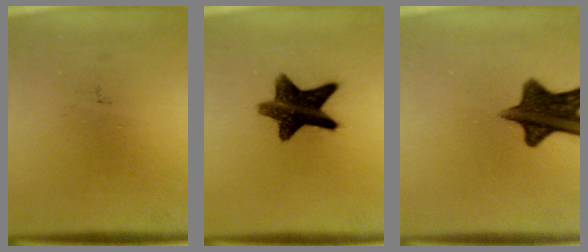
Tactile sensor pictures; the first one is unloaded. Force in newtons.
{"total": 12.0}
{"total": 11.7}